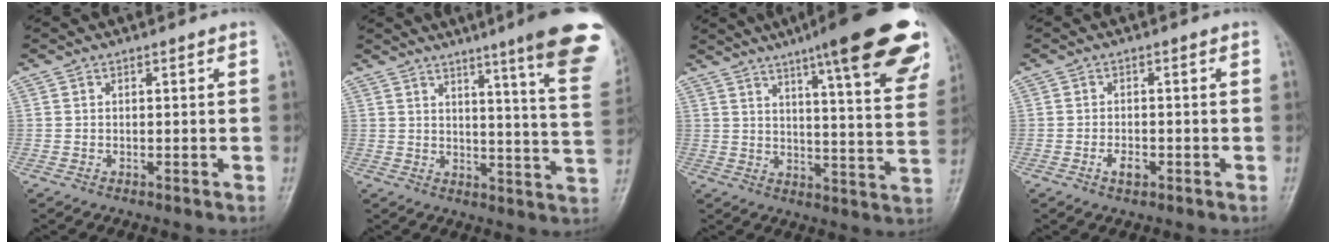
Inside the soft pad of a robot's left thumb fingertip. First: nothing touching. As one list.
[{"total": 19.1, "force": [12.1, 1.3, 14.7], "torque": [-0.165, -0.067, 0.140]}, {"total": 24.8, "force": [15.5, 4.4, 18.8], "torque": [-0.232, -0.044, 0.196]}, {"total": 2.5, "force": [-1.2, 1.4, 1.7], "torque": [-0.028, 0.003, -0.020]}]